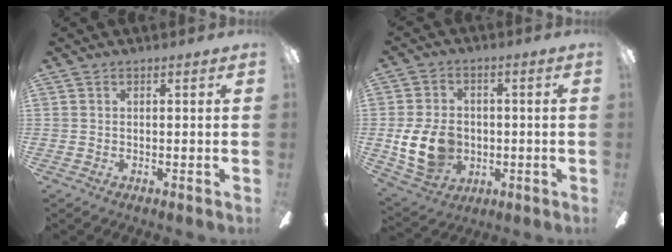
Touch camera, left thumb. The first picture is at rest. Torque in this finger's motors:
{"motor_torque": [0.49, 2.75, 1.36, 0.03, 0.12]}